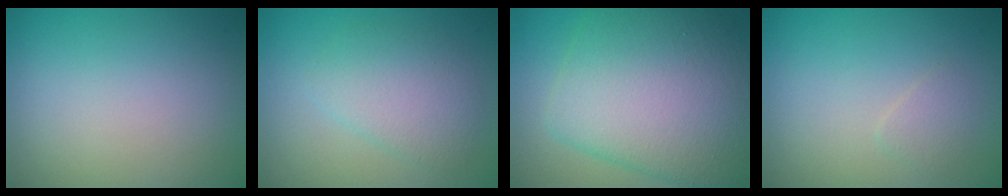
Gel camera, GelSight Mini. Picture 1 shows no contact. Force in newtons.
{"total": 3.4, "press": 3.4, "slide": 0.1}
{"total": 10.3, "press": 10.3, "slide": 0.2}
{"total": 1.0, "press": 1.0, "slide": 0.0}